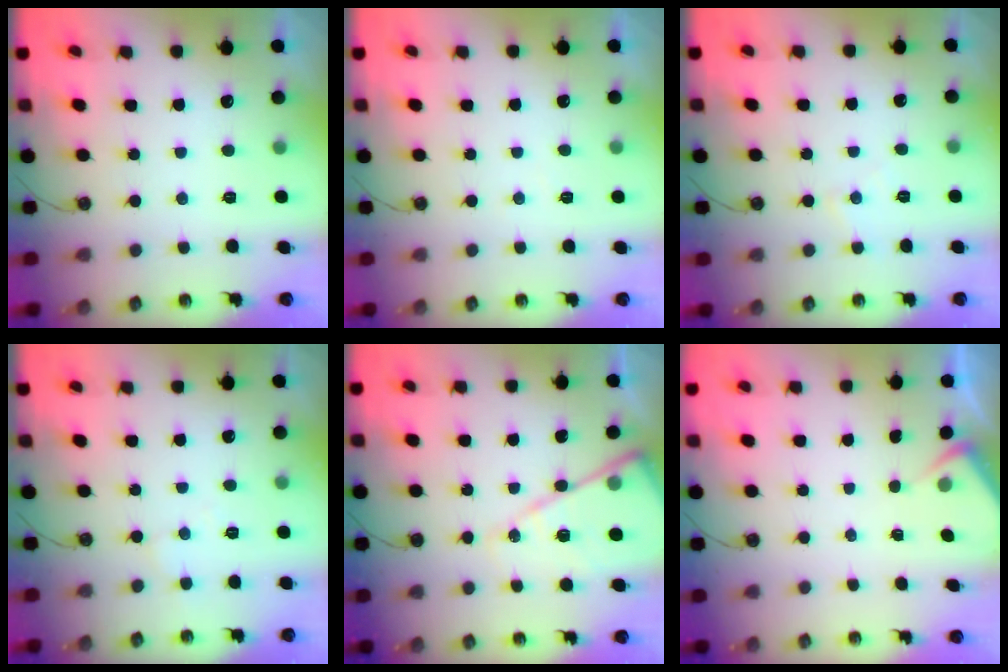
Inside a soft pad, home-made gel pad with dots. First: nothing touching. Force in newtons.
{"total": 2.9, "press": 2.9, "slide": 0.5}
{"total": 4.9, "press": 4.9, "slide": 0.5}
{"total": 3.4, "press": 3.4, "slide": 0.5}
{"total": 15.0, "press": 15.0, "slide": 1.5}
{"total": 2.8, "press": 2.7, "slide": 0.4}